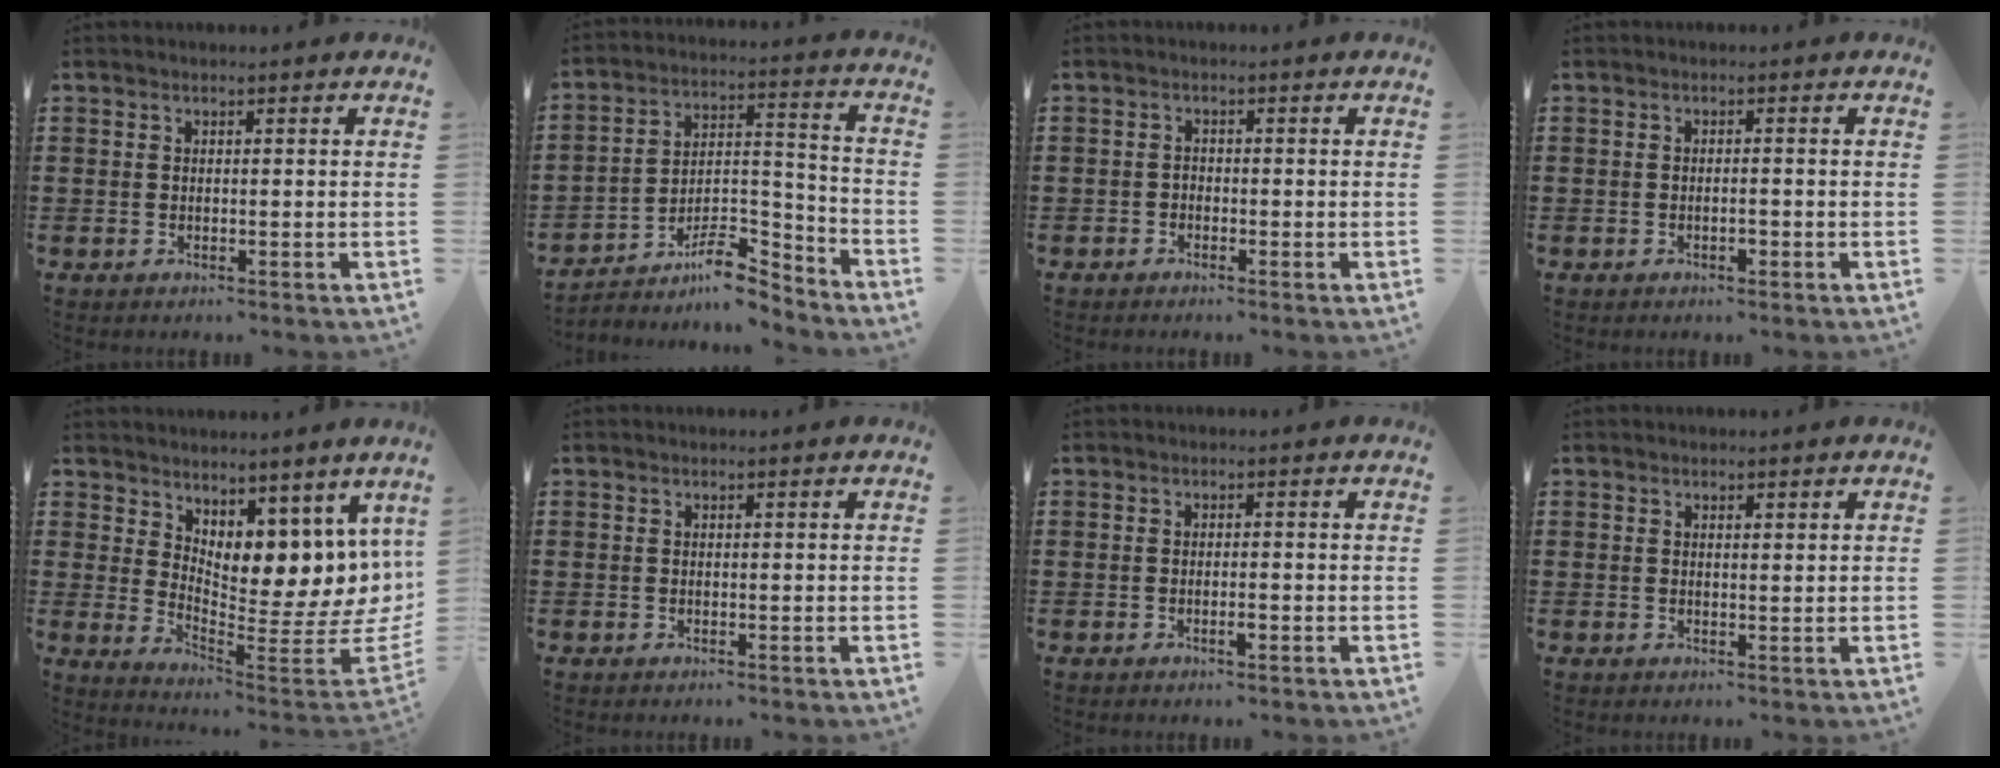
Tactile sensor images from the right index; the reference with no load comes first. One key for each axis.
{"total": 9.4, "fx": -6.8, "fy": 3.7, "fz": 5.3, "tx": -0.084, "ty": 0.025, "tz": -0.123}
{"total": 0.9, "fx": -0.8, "fy": 0.5, "fz": 0.1, "tx": -0.005, "ty": 0.000, "tz": -0.017}
{"total": 1.2, "fx": -0.5, "fy": 0.3, "fz": 1.0, "tx": -0.021, "ty": -0.003, "tz": -0.008}
{"total": 6.5, "fx": 5.1, "fy": 3.1, "fz": 2.7, "tx": -0.045, "ty": -0.075, "tz": 0.089}
{"total": 0.0}
{"total": 1.4, "fx": -0.6, "fy": 0.3, "fz": 1.3, "tx": -0.024, "ty": -0.002, "tz": -0.010}
{"total": 0.7, "fx": 0.6, "fy": 0.3, "fz": 0.4, "tx": -0.008, "ty": 0.001, "tz": 0.011}